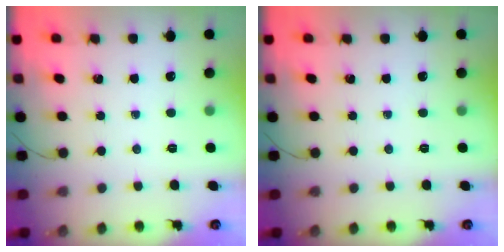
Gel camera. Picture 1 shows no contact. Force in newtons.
{"total": 0.0}